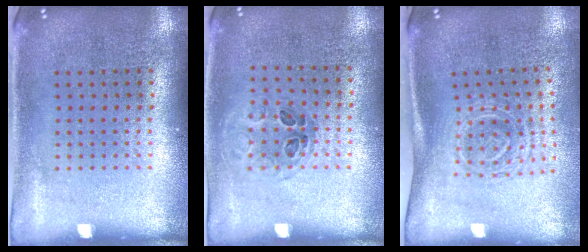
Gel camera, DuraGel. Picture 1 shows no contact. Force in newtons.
{"total": 1.0, "press": 0.7, "slide": 0.7}
{"total": 1.7, "press": 1.3, "slide": 1.2}